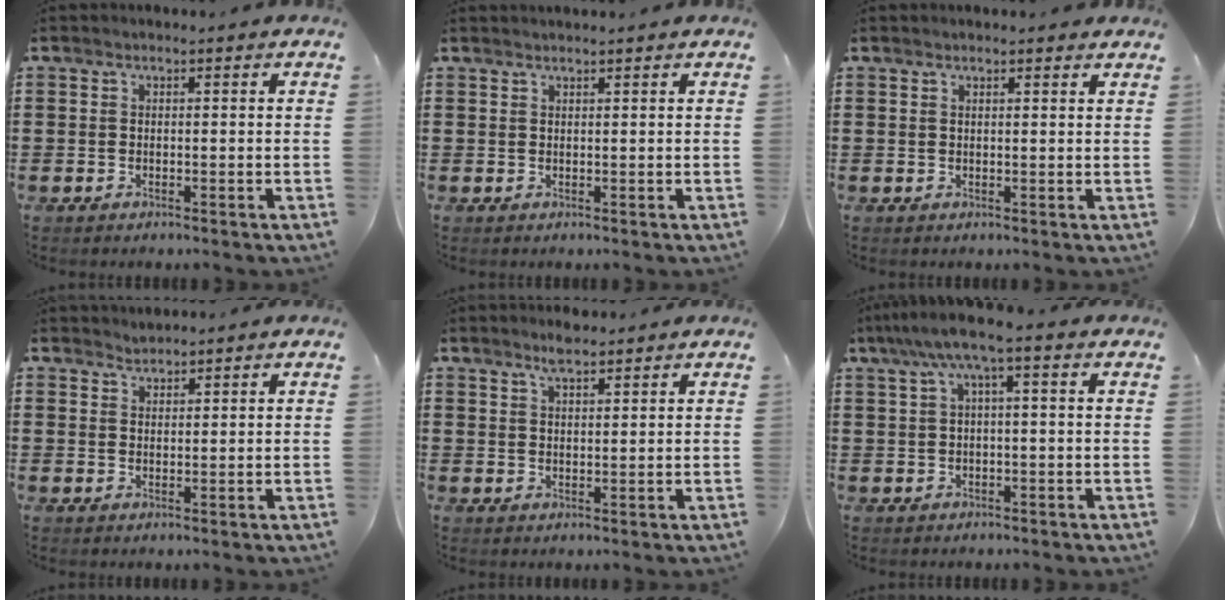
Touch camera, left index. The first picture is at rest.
{"total": 0.8, "force": [0.8, -0.1, 0.2], "torque": [-0.005, -0.002, 0.016]}
{"total": 1.5, "force": [1.3, 0.3, 0.6], "torque": [-0.013, 0.003, 0.025]}
{"total": 1.3, "force": [1.3, 0.1, -0.3], "torque": [0.003, 0.000, 0.026]}
{"total": 2.9, "force": [2.5, 0.6, 1.4], "torque": [-0.033, 0.002, 0.046]}
{"total": 4.5, "force": [0.7, 0.4, 4.4], "torque": [-0.091, 0.002, 0.006]}